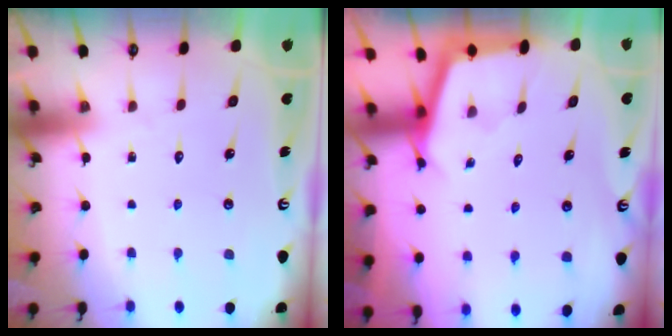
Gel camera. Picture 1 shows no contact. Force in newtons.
{"total": 2.4, "press": 2.4, "slide": 0.2}